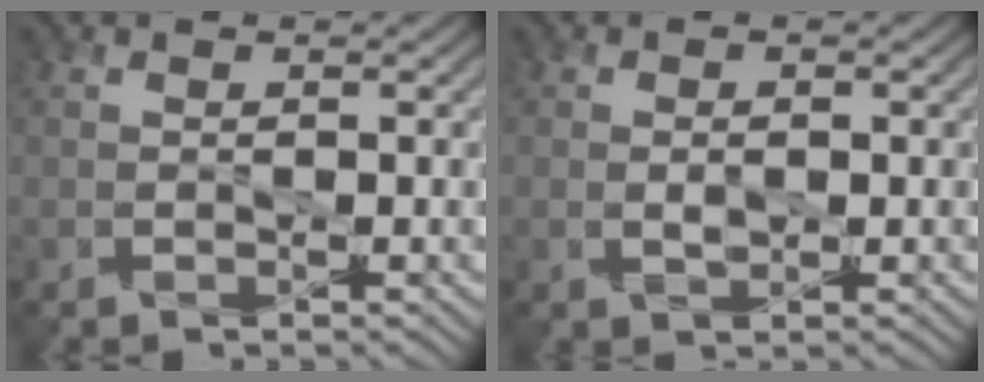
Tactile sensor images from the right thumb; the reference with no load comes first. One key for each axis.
{"total": 1.4, "fx": -0.1, "fy": 0.7, "fz": 1.2, "tx": -0.027, "ty": -0.001, "tz": 0.002}